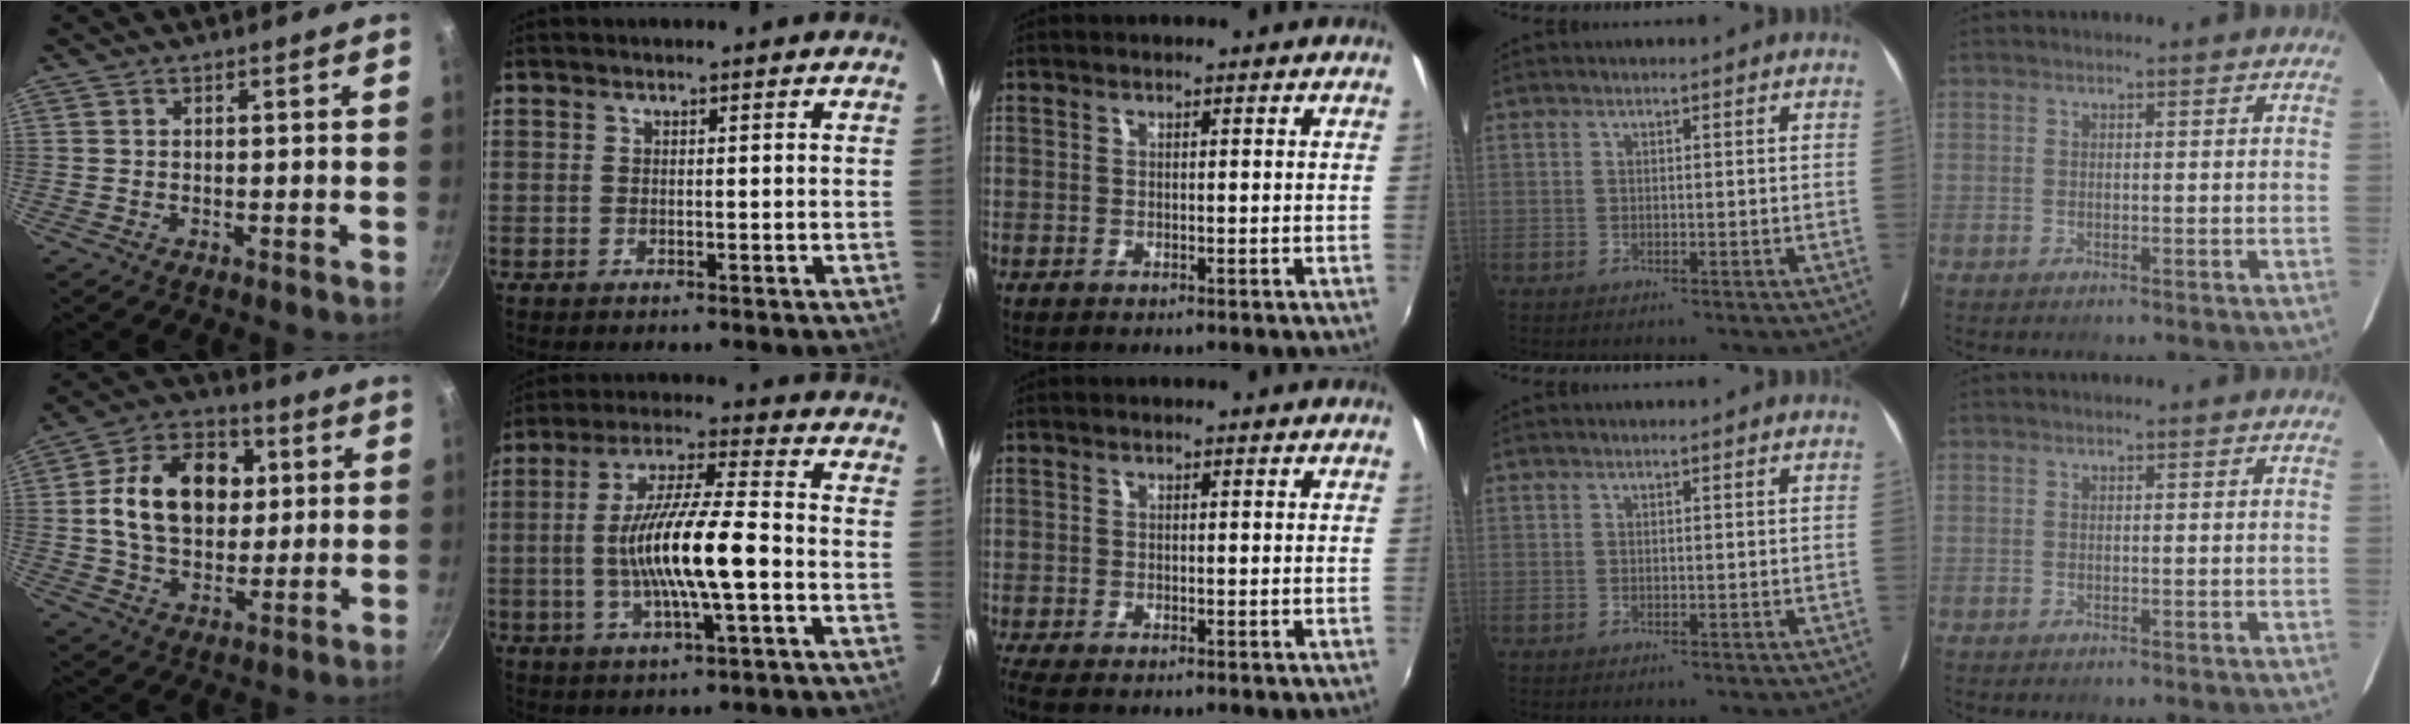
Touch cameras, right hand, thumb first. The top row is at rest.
{"thumb": {"total": 18.2, "force": [2.9, 12.9, 12.4], "torque": [-0.173, 0.013, 0.038]}, "index": {"total": 14.0, "force": [-2.8, 1.8, 13.6], "torque": [-0.255, 0.004, -0.051]}, "middle": {"total": 2.3, "force": [-1.7, 0.5, 1.5], "torque": [-0.030, -0.013, -0.030]}}